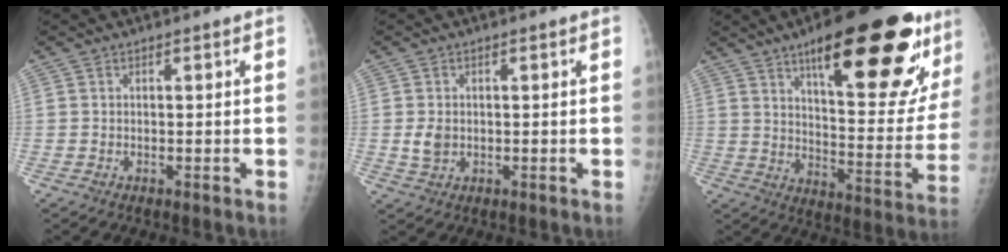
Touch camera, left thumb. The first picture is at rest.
{"total": 3.1, "force": [-0.1, 2.4, 2.0], "torque": [-0.033, -0.003, 0.002]}
{"total": 29.4, "force": [16.3, 8.5, 22.9], "torque": [-0.280, -0.055, 0.239]}